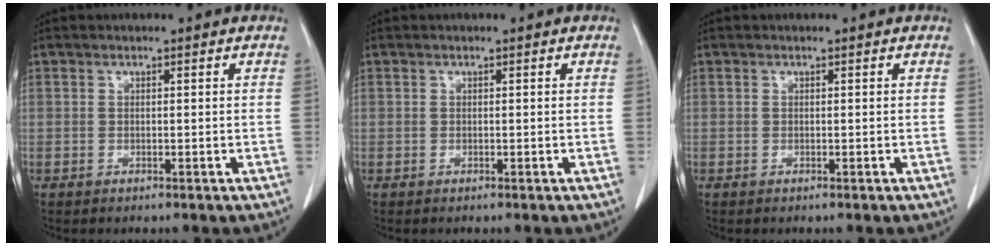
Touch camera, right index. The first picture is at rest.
{"total": 0.0}
{"total": 0.0}